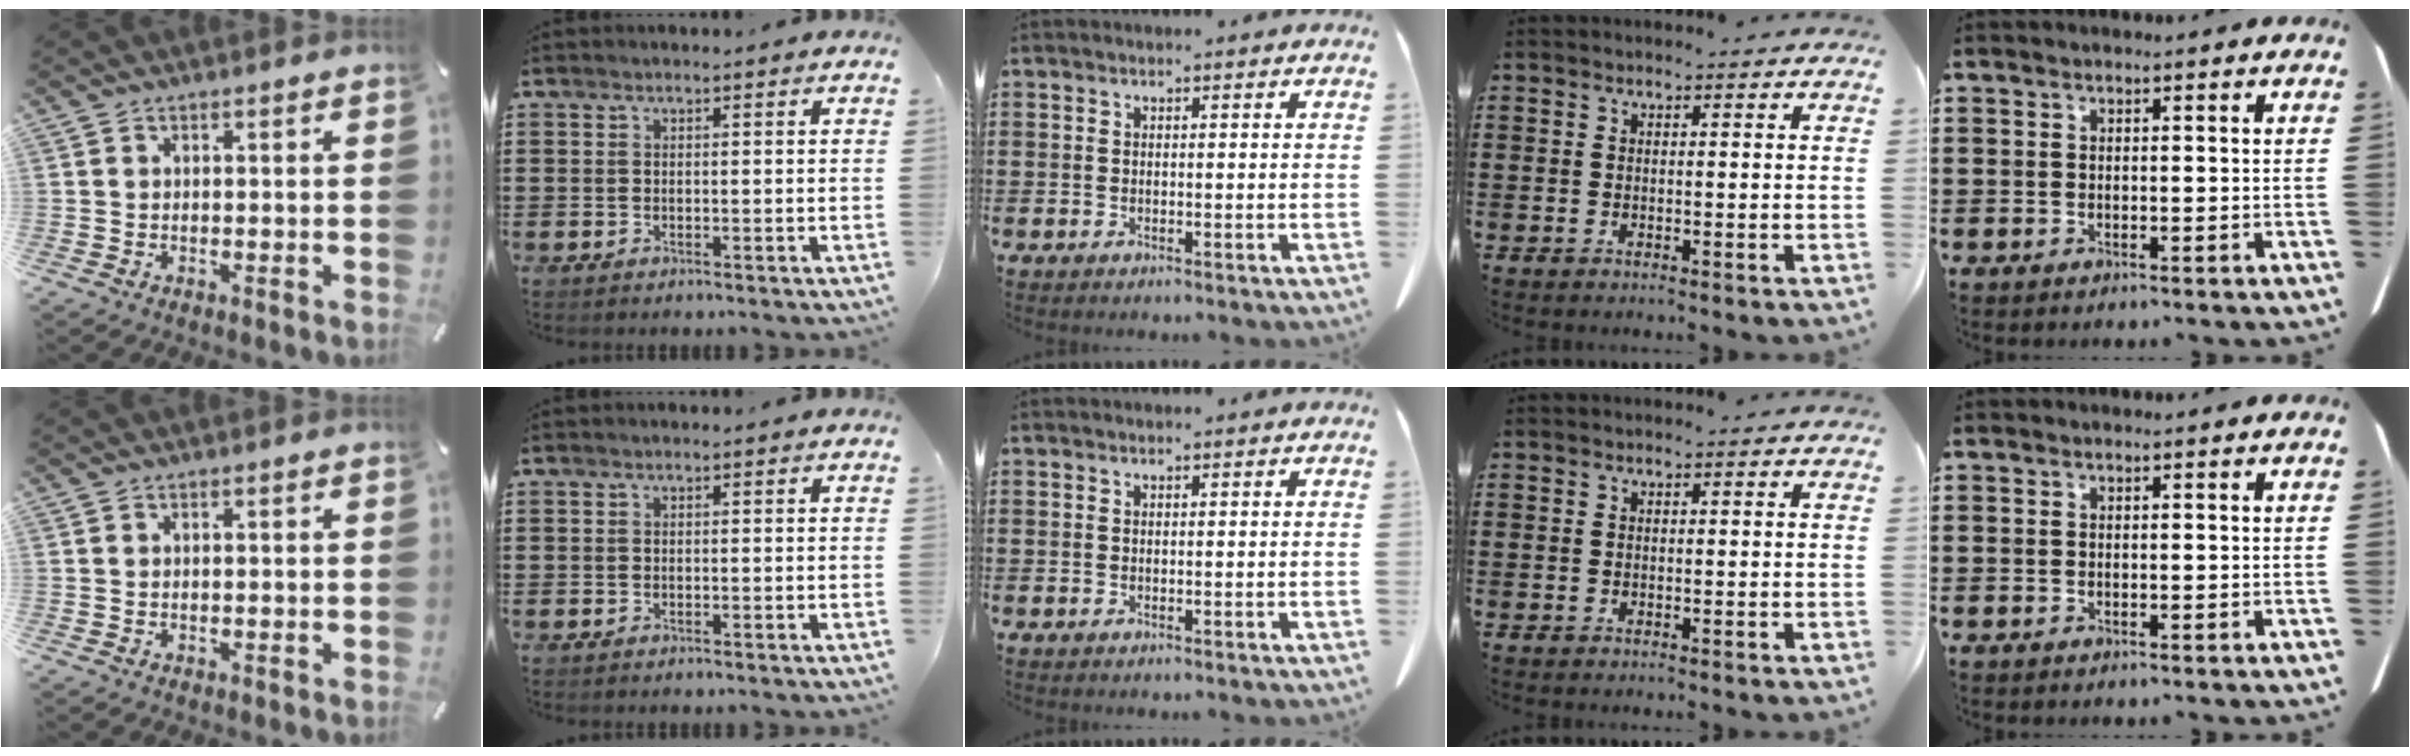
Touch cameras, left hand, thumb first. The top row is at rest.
{}